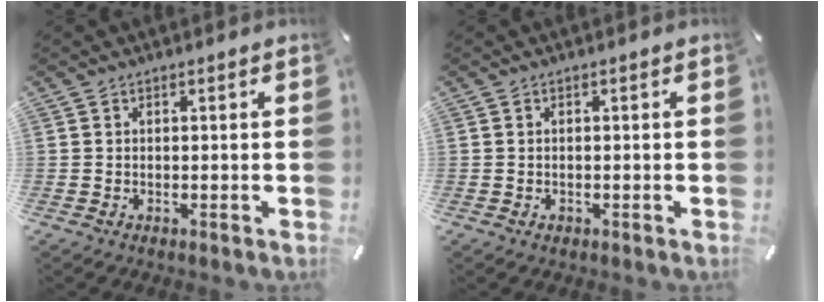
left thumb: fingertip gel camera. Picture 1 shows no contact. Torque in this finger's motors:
{"motor_torque": [-0.01, 0.02, 0.03, -0.04, 0.00]}